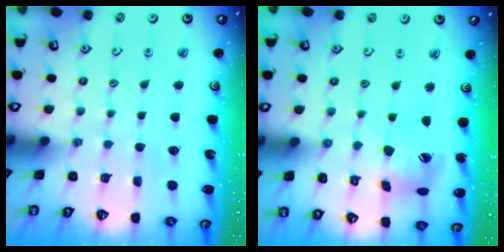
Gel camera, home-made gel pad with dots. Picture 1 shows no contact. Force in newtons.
{"total": 11.4, "press": 11.3, "slide": 1.0}